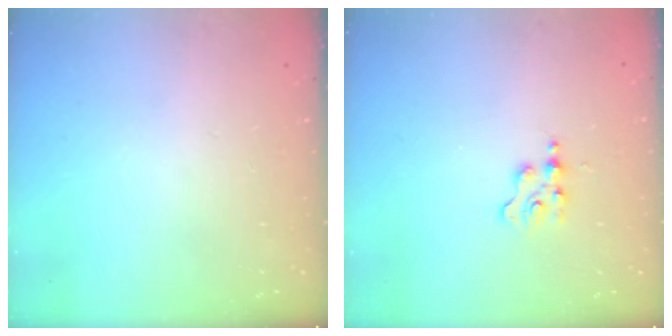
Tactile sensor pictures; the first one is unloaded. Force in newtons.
{"total": 2.4, "press": 2.4, "slide": 0.2}